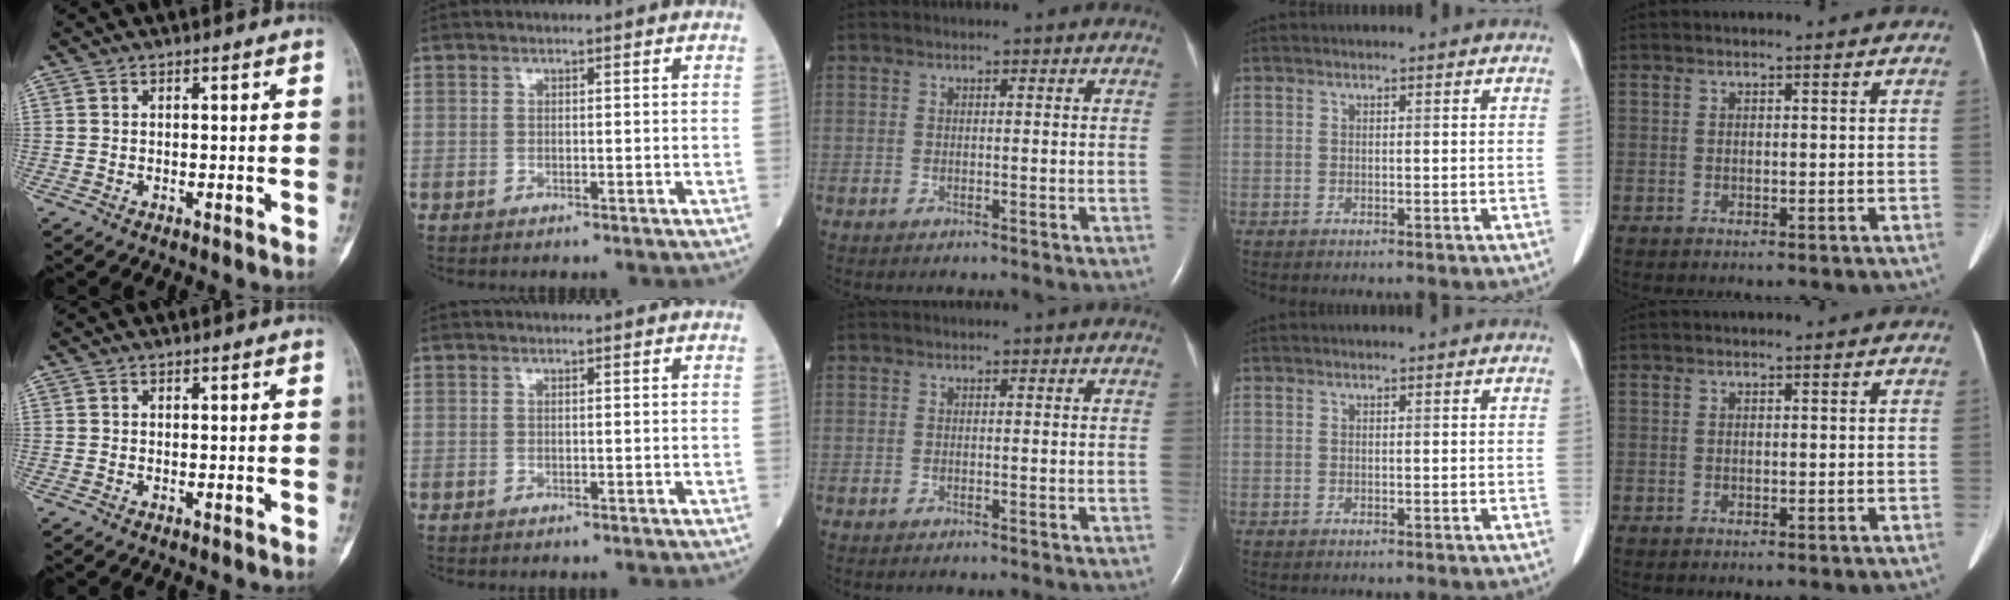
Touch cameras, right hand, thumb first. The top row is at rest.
{}